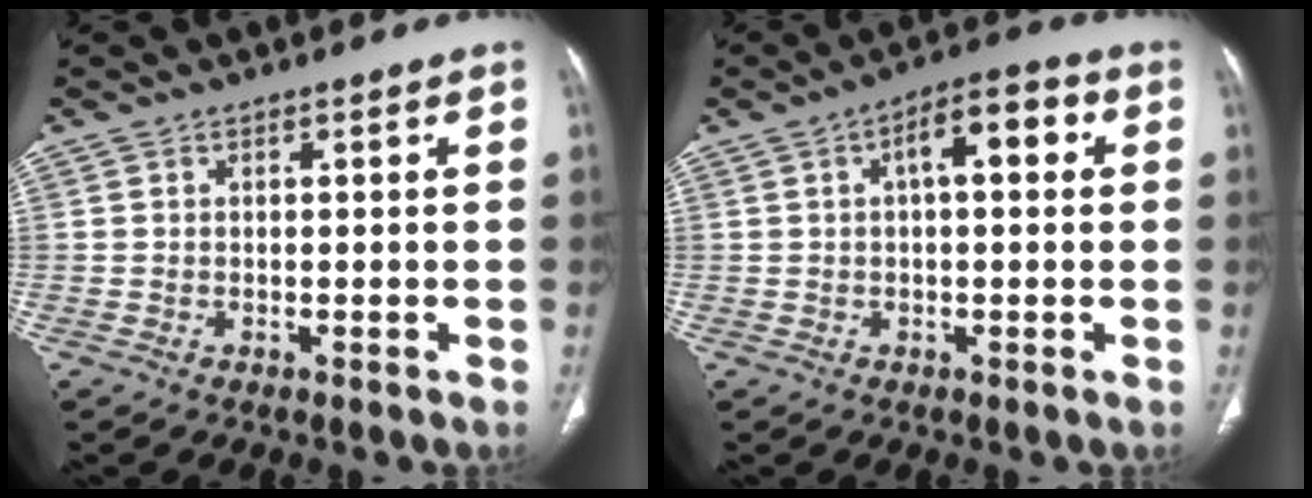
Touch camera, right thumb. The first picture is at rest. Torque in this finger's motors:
{"motor_torque": [1.60, 3.40, 0.89, 0.04, 0.09]}